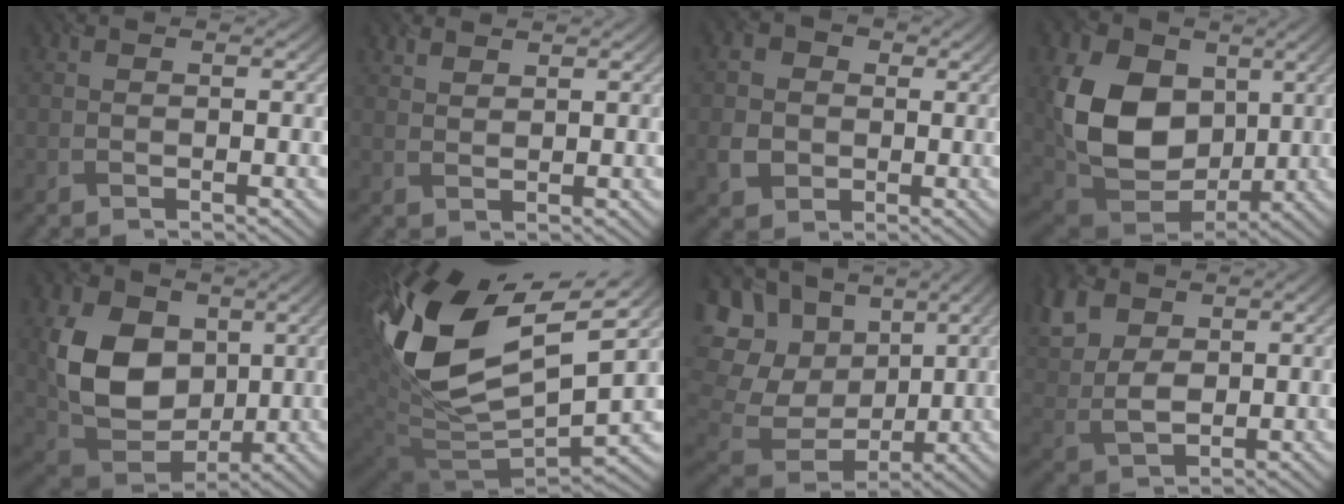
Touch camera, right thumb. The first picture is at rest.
{"total": 1.9, "force": [1.8, 0.4, 0.5], "torque": [-0.016, 0.003, 0.039]}
{"total": 4.5, "force": [-0.2, 4.0, 2.1], "torque": [-0.056, 0.006, -0.013]}
{"total": 13.8, "force": [2.5, 10.2, 9.1], "torque": [-0.212, 0.002, 0.043]}
{"total": 12.0, "force": [2.4, 8.9, 7.7], "torque": [-0.182, 0.000, 0.041]}
{"total": 17.1, "force": [6.8, 8.7, 13.1], "torque": [-0.303, 0.010, 0.122]}
{"total": 19.2, "force": [5.8, 15.5, 9.7], "torque": [-0.303, 0.025, 0.127]}
{"total": 9.0, "force": [4.1, 5.8, 5.6], "torque": [-0.156, 0.017, 0.072]}